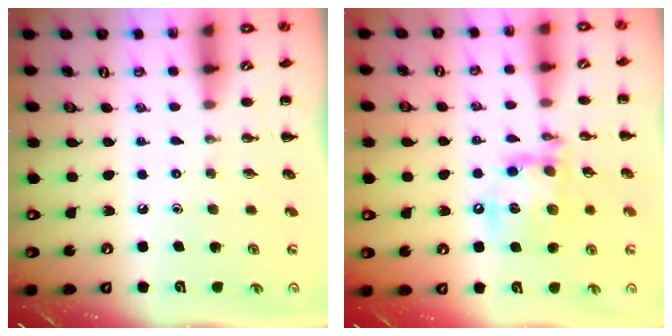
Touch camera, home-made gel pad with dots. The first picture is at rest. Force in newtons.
{"total": 15.6, "press": 15.5, "slide": 2.2}